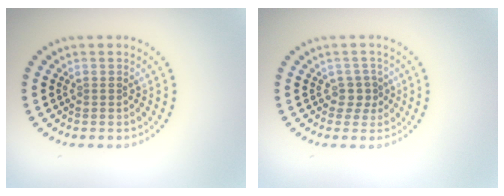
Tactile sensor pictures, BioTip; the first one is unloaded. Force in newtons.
{"total": 1.8, "press": 1.4, "slide": 1.1}